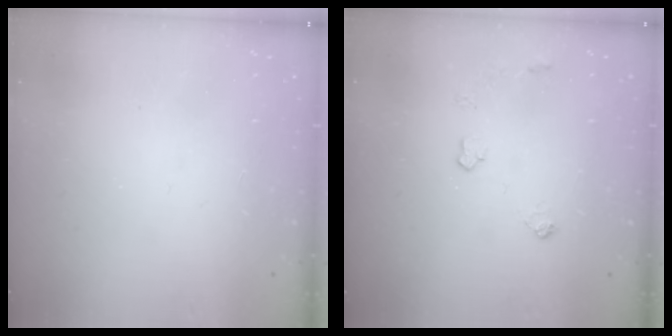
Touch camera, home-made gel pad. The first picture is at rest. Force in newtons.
{"total": 5.5, "press": 5.5, "slide": 0.7}